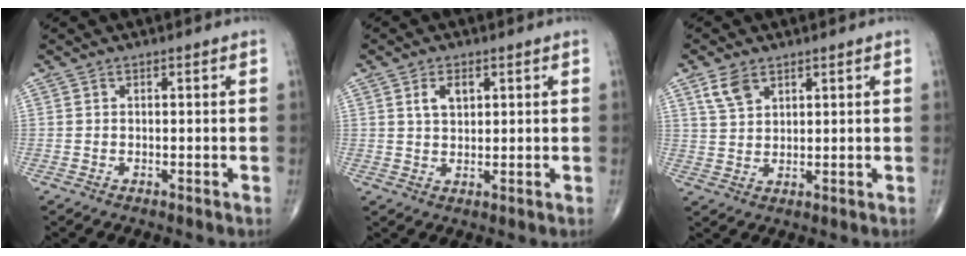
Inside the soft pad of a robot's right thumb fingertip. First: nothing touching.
{"total": 3.8, "force": [1.5, 2.2, 2.7], "torque": [-0.041, -0.004, 0.029]}
{"total": 4.7, "force": [2.8, 2.7, 2.6], "torque": [-0.043, -0.009, 0.061]}